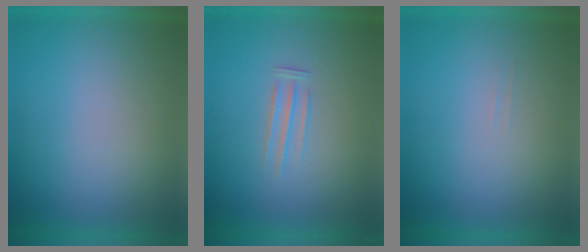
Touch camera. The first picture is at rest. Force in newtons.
{"total": 1.9}
{"total": 1.1}